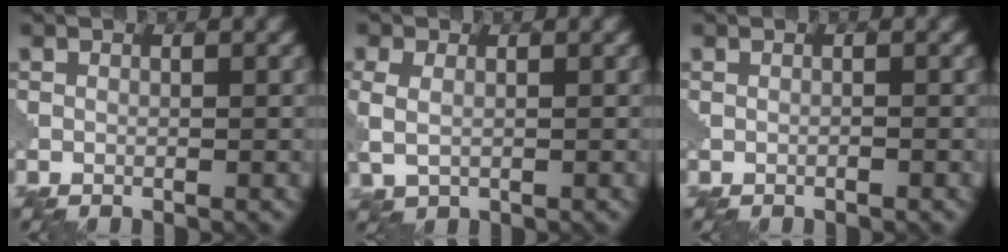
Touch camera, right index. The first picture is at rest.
{"total": 2.7, "force": [0.0, 1.9, 1.9], "torque": [-0.051, -0.002, 0.006]}
{"total": 0.0}